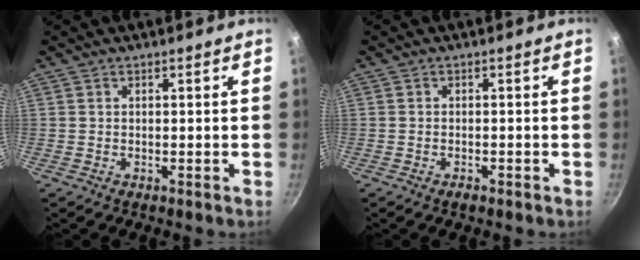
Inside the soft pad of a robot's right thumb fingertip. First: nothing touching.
{"total": 1.1, "force": [-0.8, 0.5, 0.7], "torque": [-0.015, 0.003, -0.015]}